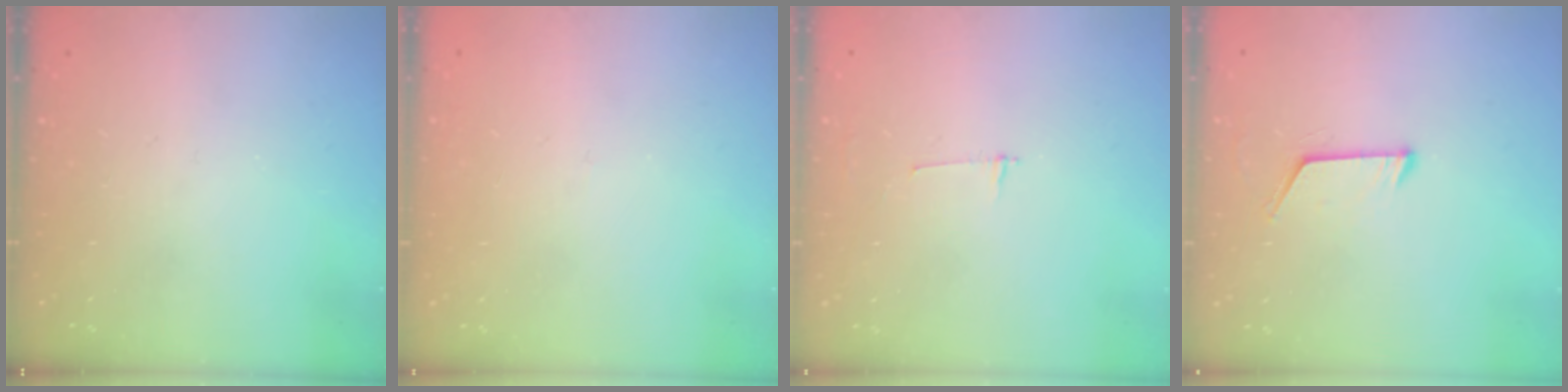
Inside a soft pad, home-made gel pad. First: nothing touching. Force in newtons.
{"total": 2.7, "press": 2.7, "slide": 0.3}
{"total": 2.7, "press": 2.7, "slide": 0.3}
{"total": 6.9, "press": 6.9, "slide": 0.7}